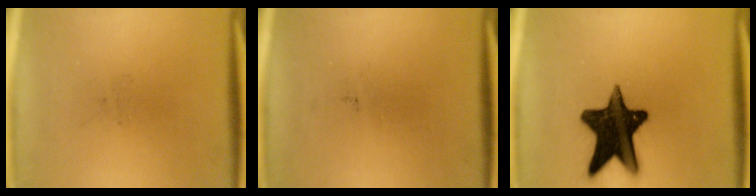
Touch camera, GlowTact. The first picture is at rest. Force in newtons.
{"total": 0.0}
{"total": 16.5}